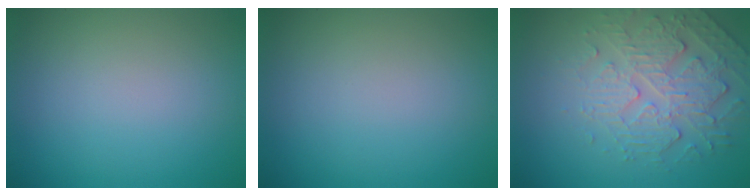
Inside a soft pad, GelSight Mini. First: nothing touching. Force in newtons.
{"total": 0.0}
{"total": 4.9, "press": 3.7, "slide": 3.2}